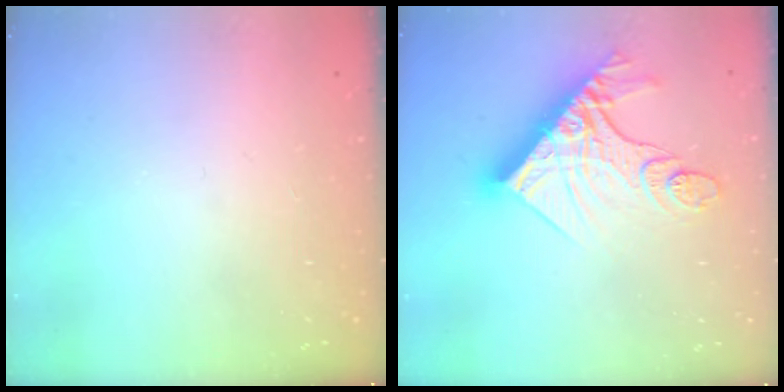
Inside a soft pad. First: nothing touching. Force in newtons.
{"total": 19.0, "press": 18.9, "slide": 2.3}